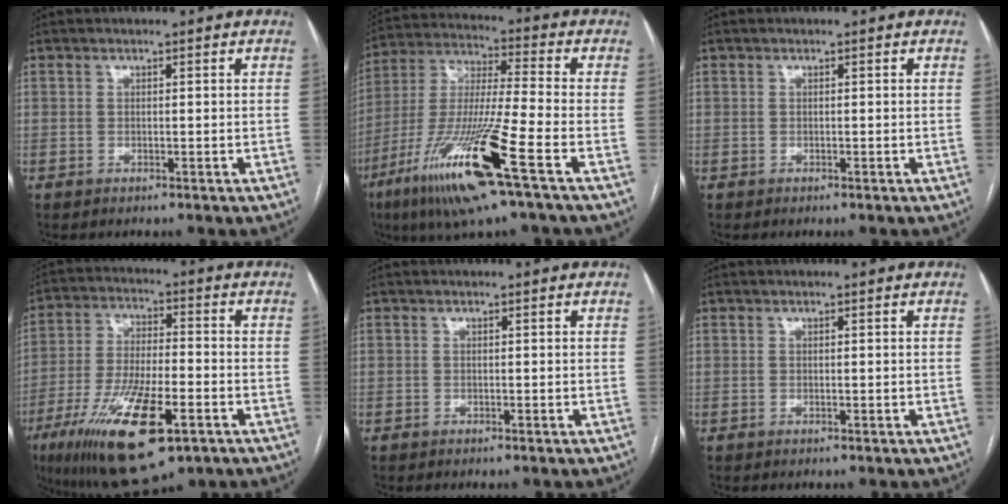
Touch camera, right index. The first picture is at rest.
{"total": 18.7, "force": [-9.0, 0.1, 16.4], "torque": [-0.351, -0.042, -0.174]}
{"total": 0.0}
{"total": 17.5, "force": [-8.6, 5.0, 14.5], "torque": [-0.292, -0.025, -0.143]}
{"total": 0.0}
{"total": 0.0}